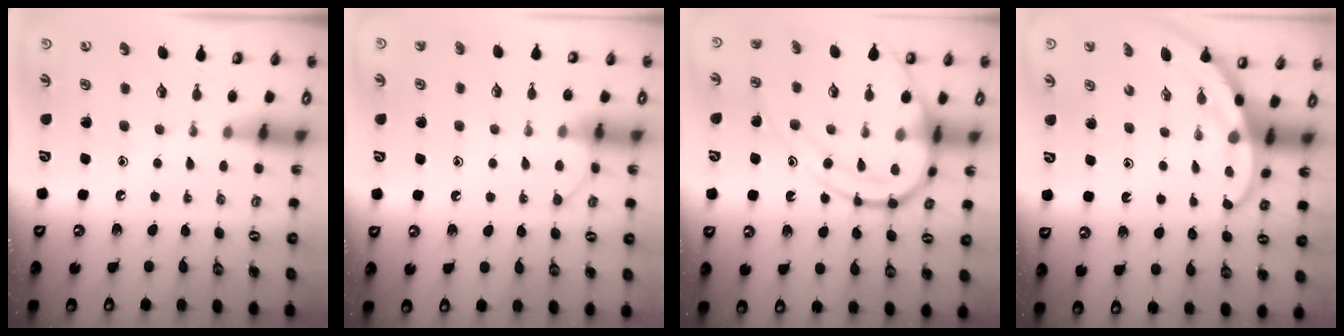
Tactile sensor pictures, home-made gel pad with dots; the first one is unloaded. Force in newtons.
{"total": 7.6, "press": 7.5, "slide": 0.6}
{"total": 15.0, "press": 14.9, "slide": 1.7}
{"total": 3.3, "press": 3.3, "slide": 0.2}